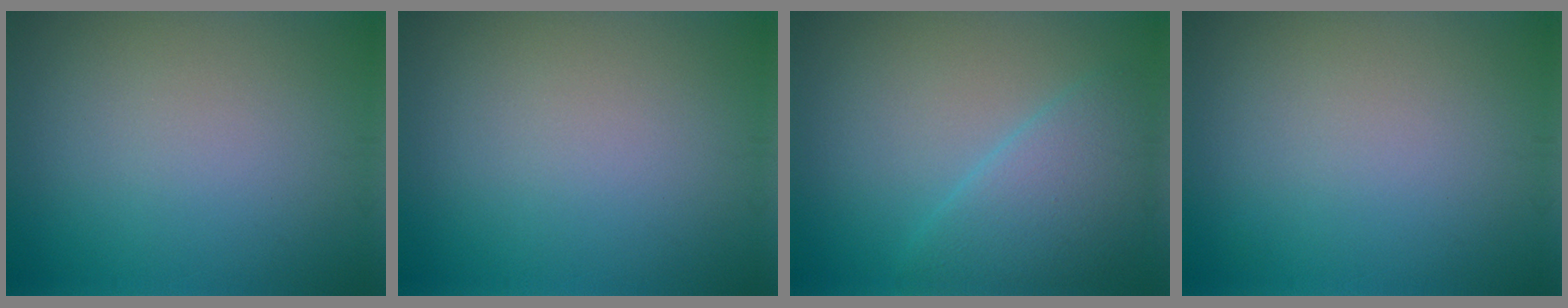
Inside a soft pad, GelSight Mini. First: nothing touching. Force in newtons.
{"total": 0.0}
{"total": 4.2, "press": 4.2, "slide": 0.4}
{"total": 0.0}